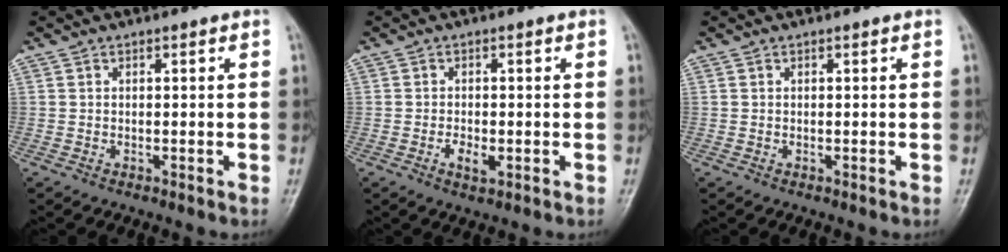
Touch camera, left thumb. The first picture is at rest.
{"total": 3.0, "force": [-0.8, 1.4, 2.5], "torque": [-0.043, -0.003, -0.014]}
{"total": 0.0}